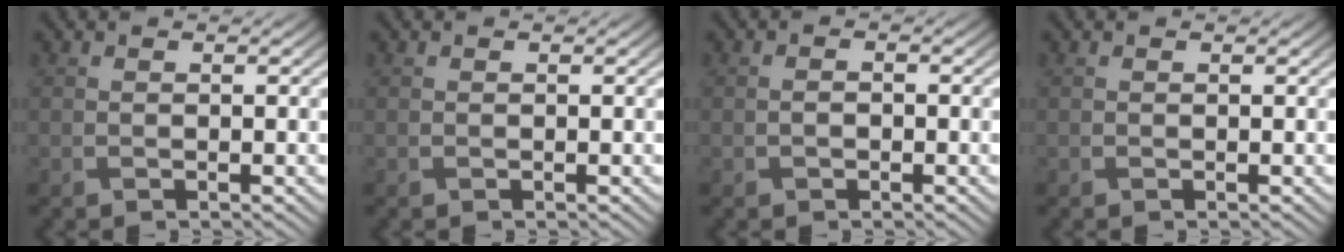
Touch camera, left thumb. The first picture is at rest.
{"total": 0.0}
{"total": 1.0, "force": [-0.3, 0.6, 0.7], "torque": [-0.015, 0.001, -0.004]}
{"total": 0.0}